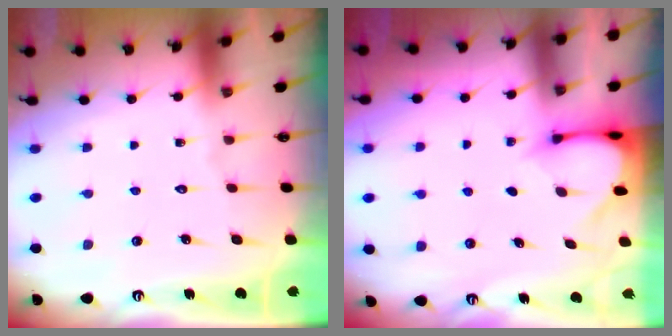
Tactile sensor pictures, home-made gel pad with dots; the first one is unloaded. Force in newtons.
{"total": 3.3, "press": 3.3, "slide": 0.3}